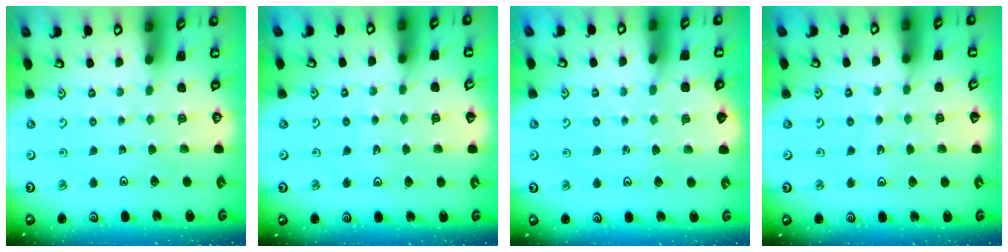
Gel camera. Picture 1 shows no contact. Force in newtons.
{"total": 3.3, "press": 3.3, "slide": 0.3}
{"total": 1.5, "press": 1.5, "slide": 0.3}
{"total": 3.3, "press": 3.3, "slide": 0.3}